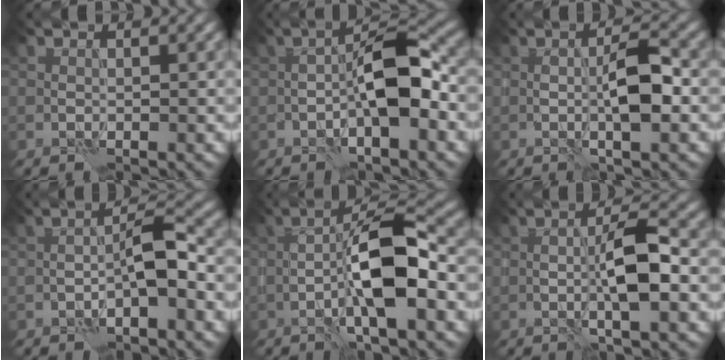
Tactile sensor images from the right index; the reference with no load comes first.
{"total": 5.1, "force": [-1.0, 1.1, 4.9], "torque": [-0.097, 0.013, -0.027]}
{"total": 3.0, "force": [0.2, 0.2, 2.9], "torque": [-0.073, -0.001, -0.004]}
{"total": 2.3, "force": [-0.7, 0.0, 2.2], "torque": [-0.056, 0.007, -0.024]}
{"total": 6.3, "force": [-1.0, 1.1, 6.1], "torque": [-0.119, 0.012, -0.027]}
{"total": 3.3, "force": [0.2, 0.2, 3.3], "torque": [-0.079, 0.002, -0.005]}